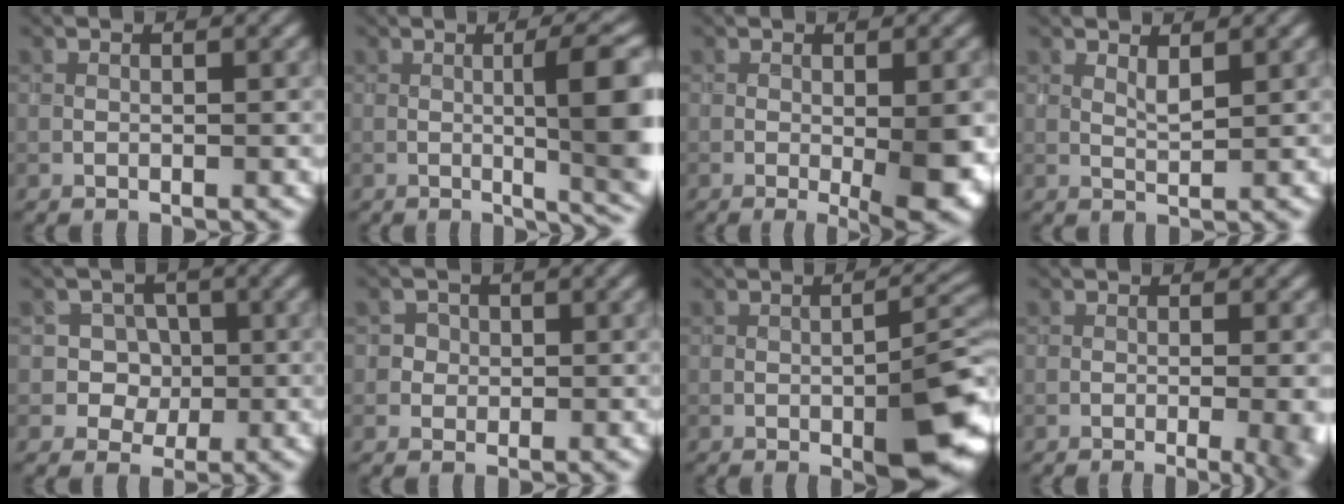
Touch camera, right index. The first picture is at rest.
{"total": 7.8, "force": [-0.5, 1.6, 7.7], "torque": [-0.102, 0.000, -0.005]}
{"total": 6.5, "force": [-1.7, 1.8, 6.1], "torque": [-0.087, -0.010, -0.021]}
{"total": 1.2, "force": [0.9, 0.2, 0.8], "torque": [-0.022, -0.005, 0.019]}
{"total": 3.8, "force": [-0.4, 3.7, 1.1], "torque": [0.013, 0.022, -0.027]}
{"total": 1.8, "force": [0.0, 1.8, 0.1], "torque": [0.017, 0.012, -0.010]}
{"total": 6.9, "force": [-2.6, 1.9, 6.2], "torque": [-0.086, 0.001, -0.038]}
{"total": 7.8, "force": [-2.2, 3.7, 6.5], "torque": [-0.039, -0.002, -0.016]}